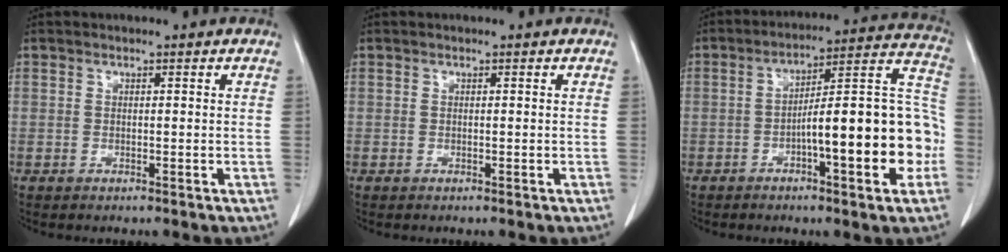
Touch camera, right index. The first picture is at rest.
{"total": 0.0}
{"total": 17.9, "force": [-4.5, 2.8, 17.1], "torque": [-0.215, 0.034, -0.062]}